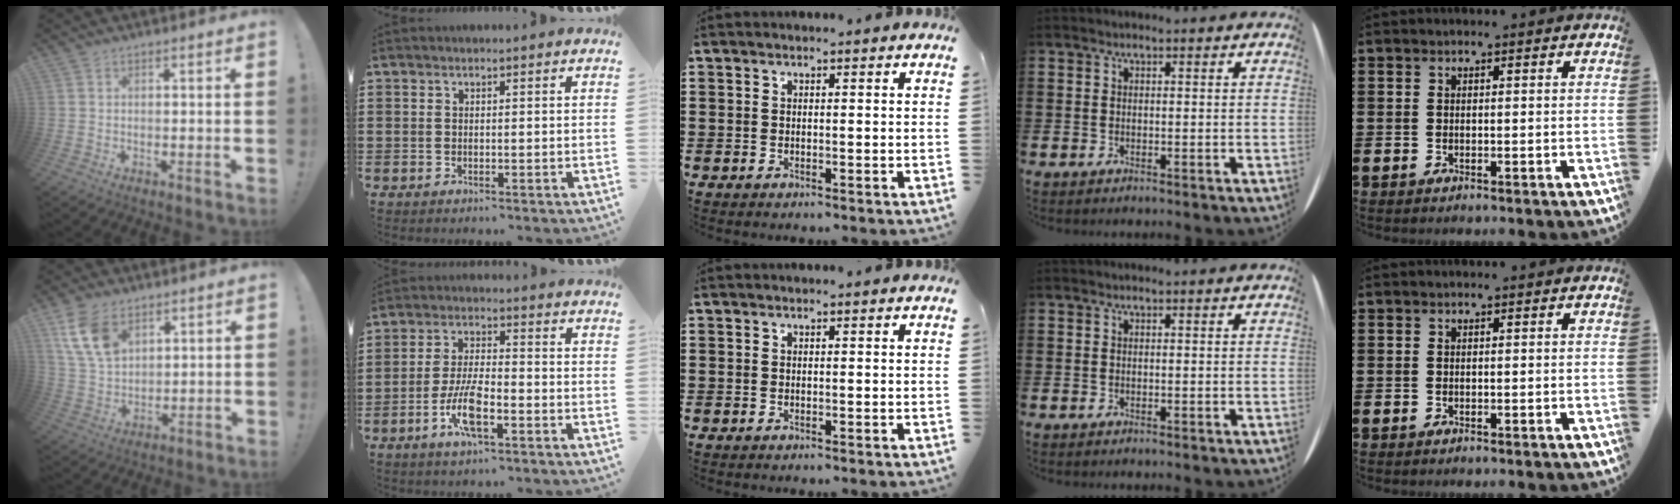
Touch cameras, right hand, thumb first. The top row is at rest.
{"thumb": {"total": 12.3, "force": [6.3, 8.0, 6.9], "torque": [-0.129, -0.017, 0.125]}, "index": {"total": 7.5, "force": [-3.3, 2.0, 6.4], "torque": [-0.145, -0.012, -0.064]}}